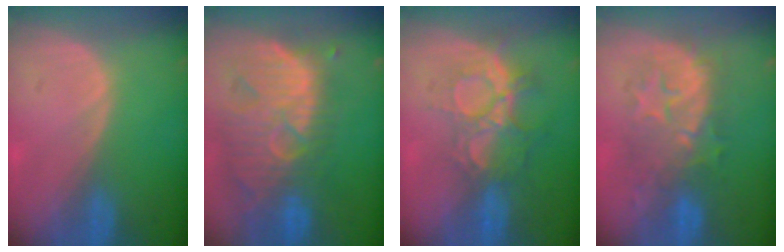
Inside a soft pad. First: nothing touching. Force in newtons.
{"total": 13.0, "press": 11.3, "slide": 6.5}
{"total": 9.3, "press": 7.9, "slide": 5.1}
{"total": 8.7, "press": 8.7, "slide": 0.4}